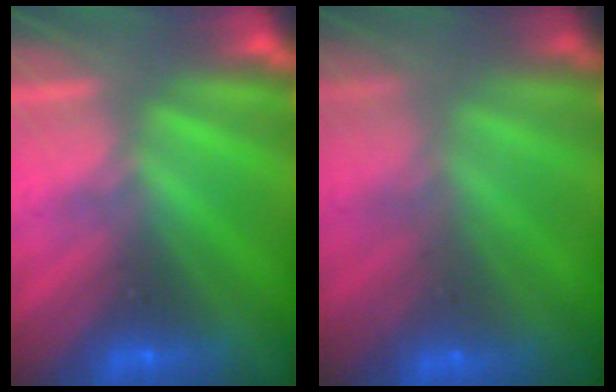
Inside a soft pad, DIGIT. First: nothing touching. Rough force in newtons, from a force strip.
{"total": 7.0}